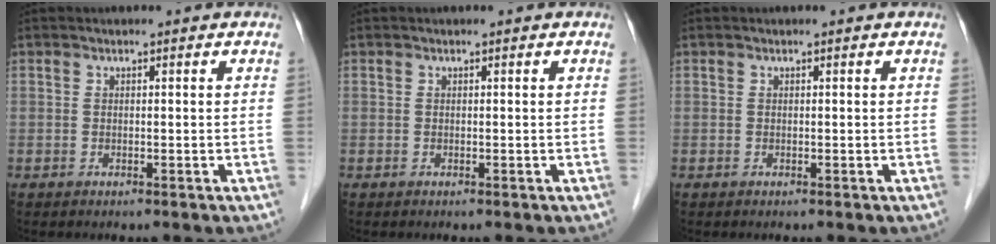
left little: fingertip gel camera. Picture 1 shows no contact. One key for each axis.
{"total": 0.0}
{"total": 0.0}